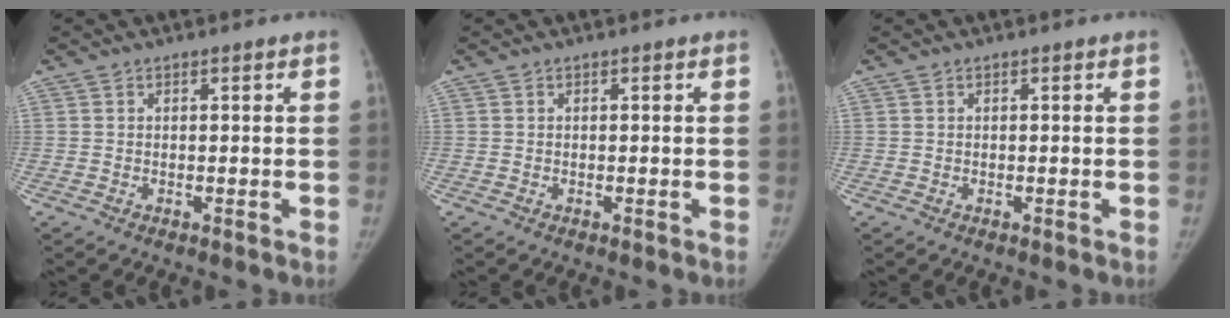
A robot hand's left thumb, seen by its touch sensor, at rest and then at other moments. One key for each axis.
{"total": 0.0}
{"total": 0.0}